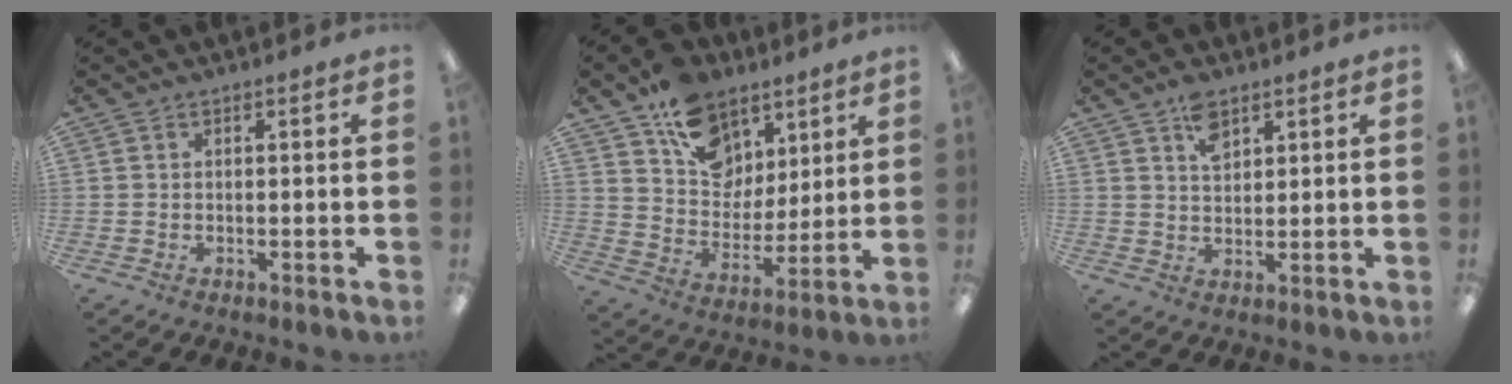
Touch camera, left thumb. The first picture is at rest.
{"total": 15.0, "force": [9.3, 10.4, 5.6], "torque": [-0.098, -0.052, 0.180]}
{"total": 5.4, "force": [3.3, 3.1, 2.9], "torque": [-0.042, -0.008, 0.056]}